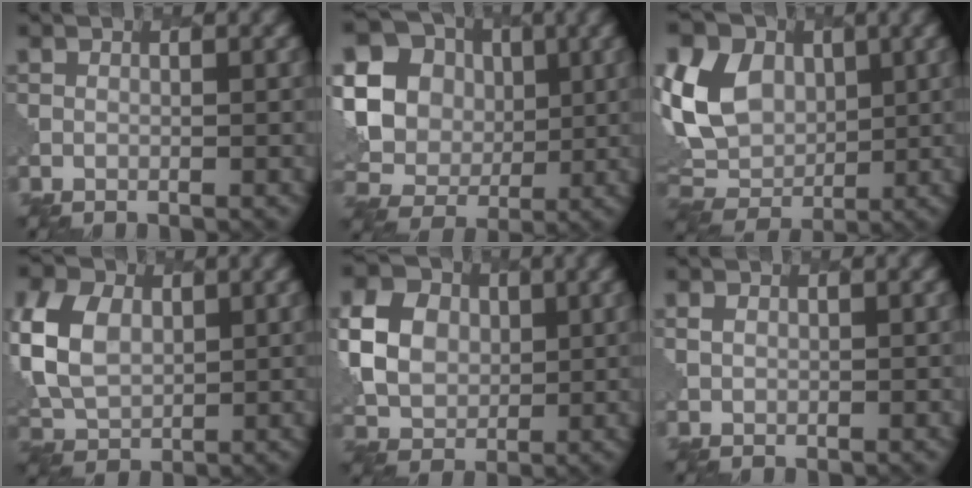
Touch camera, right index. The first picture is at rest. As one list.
[{"total": 14.2, "force": [3.3, 12.5, 5.9], "torque": [-0.168, 0.027, 0.045]}, {"total": 9.7, "force": [2.8, 7.2, 5.9], "torque": [-0.140, 0.016, 0.042]}, {"total": 6.8, "force": [1.5, 5.0, 4.4], "torque": [-0.117, 0.011, 0.017]}, {"total": 6.4, "force": [1.3, 5.2, 3.4], "torque": [-0.085, 0.012, 0.016]}, {"total": 0.7, "force": [0.5, 0.6, 0.1], "torque": [0.001, 0.003, 0.006]}]